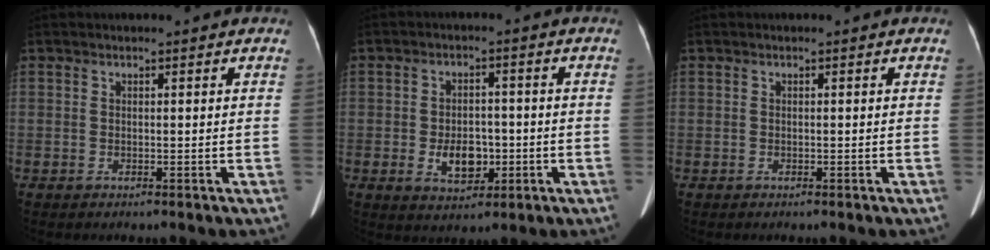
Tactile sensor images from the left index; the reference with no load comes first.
{"total": 5.8, "force": [-1.4, 3.7, 4.2], "torque": [-0.078, 0.003, -0.014]}
{"total": 0.0}